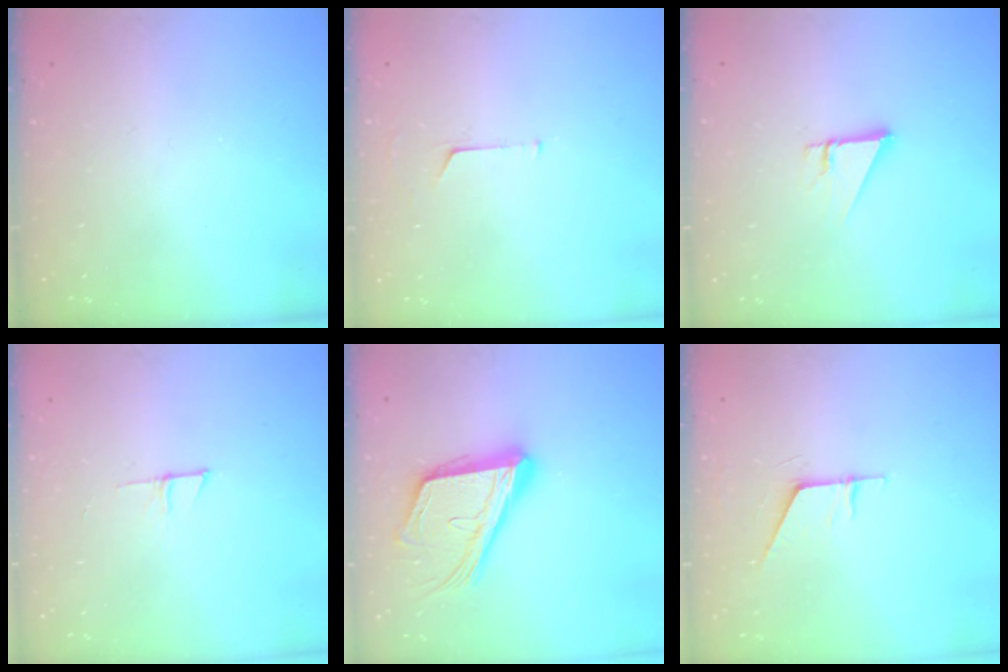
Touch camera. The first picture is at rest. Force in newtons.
{"total": 3.8, "press": 3.8, "slide": 0.3}
{"total": 2.7, "press": 2.7, "slide": 0.2}
{"total": 4.0, "press": 4.0, "slide": 0.4}
{"total": 18.5, "press": 18.2, "slide": 3.5}
{"total": 5.8, "press": 5.8, "slide": 0.6}